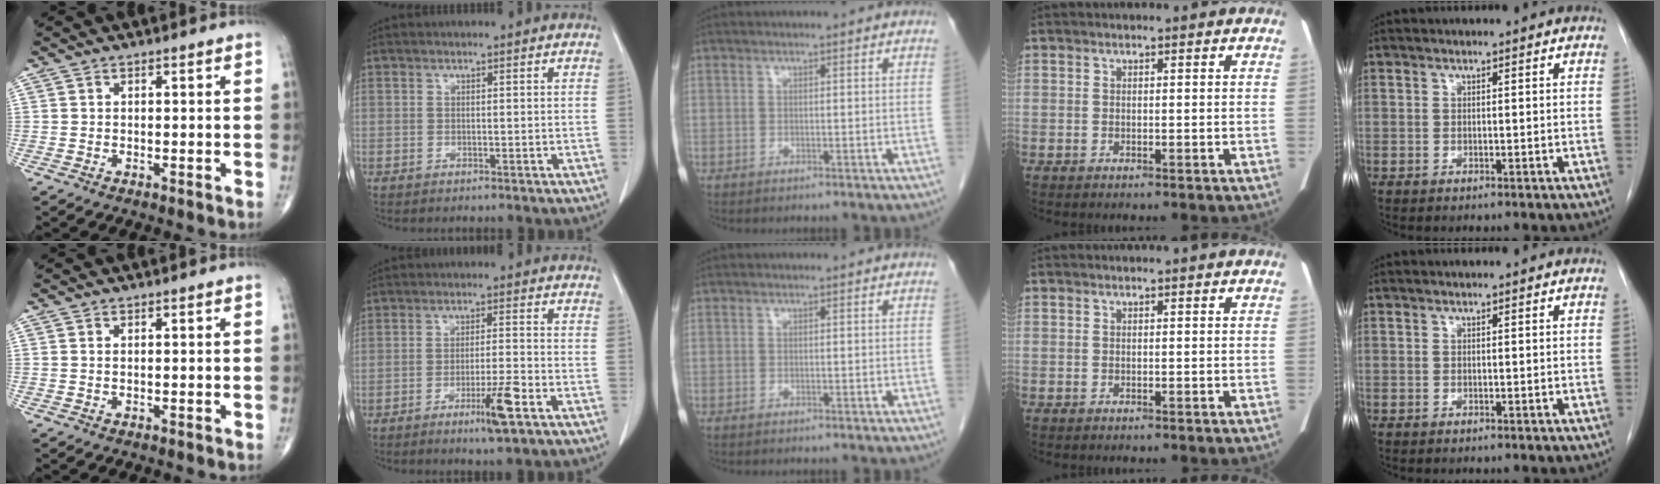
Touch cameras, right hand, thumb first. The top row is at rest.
{"index": {"total": 6.1, "force": [-3.1, 0.0, 5.2], "torque": [-0.086, -0.009, -0.052]}}